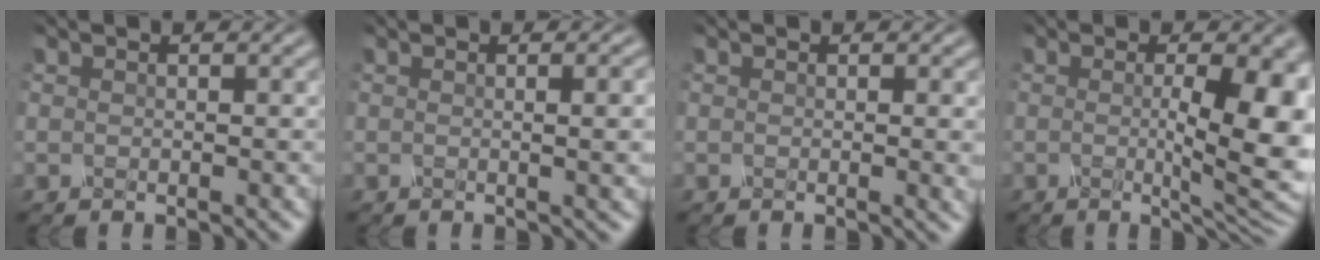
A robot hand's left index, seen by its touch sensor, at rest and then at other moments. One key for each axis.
{"total": 4.2, "fx": 0.3, "fy": 1.6, "fz": 3.9, "tx": -0.025, "ty": 0.012, "tz": -0.001}
{"total": 1.6, "fx": 0.1, "fy": 0.4, "fz": 1.6, "tx": -0.014, "ty": -0.001, "tz": -0.004}
{"total": 9.0, "fx": 0.0, "fy": 2.3, "fz": 8.7, "tx": -0.114, "ty": -0.008, "tz": 0.005}